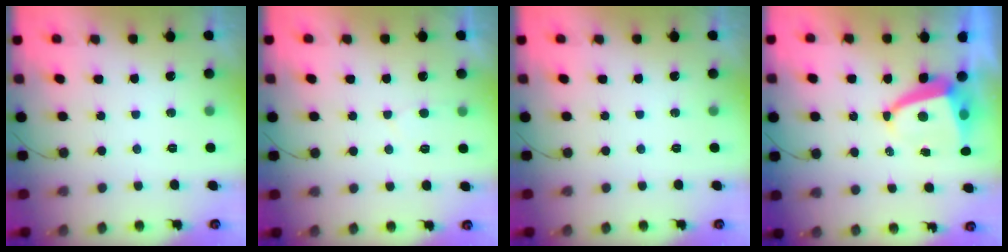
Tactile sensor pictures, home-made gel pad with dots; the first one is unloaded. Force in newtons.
{"total": 2.3, "press": 2.3, "slide": 0.2}
{"total": 0.0}
{"total": 5.3, "press": 5.3, "slide": 0.5}